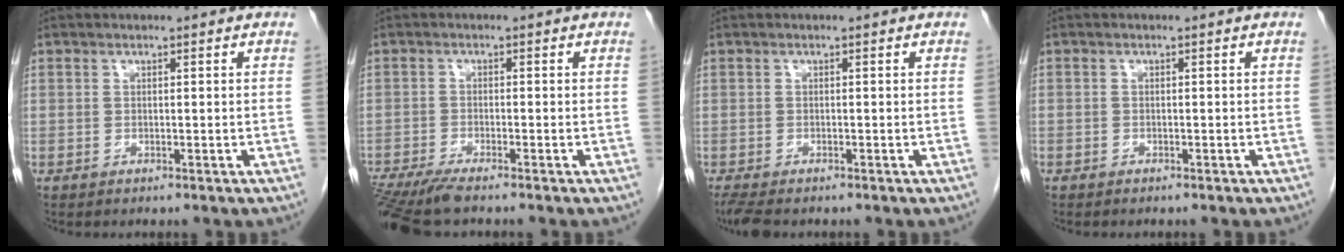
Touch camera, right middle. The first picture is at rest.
{"total": 7.3, "force": [-6.1, 0.5, 4.0], "torque": [-0.067, -0.021, -0.108]}
{"total": 4.8, "force": [-3.9, 1.4, 2.5], "torque": [-0.047, -0.014, -0.062]}
{"total": 1.1, "force": [-0.8, 0.7, 0.1], "torque": [-0.004, 0.003, -0.012]}